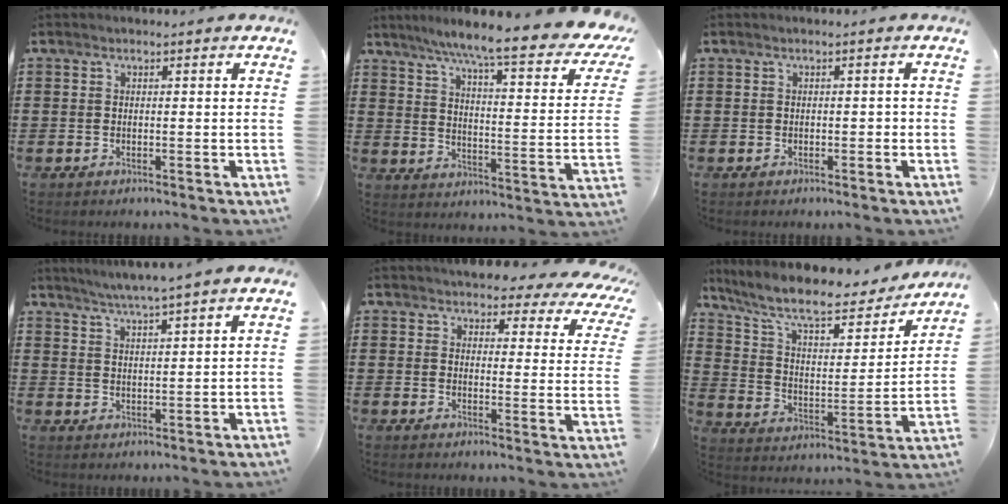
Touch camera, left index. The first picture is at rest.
{"total": 8.8, "force": [6.8, -0.4, 5.6], "torque": [-0.117, -0.054, 0.103]}
{"total": 0.7, "force": [-0.4, 0.3, 0.5], "torque": [-0.011, 0.001, -0.008]}
{"total": 3.1, "force": [2.8, -0.9, 1.0], "torque": [-0.028, -0.013, 0.048]}
{"total": 4.3, "force": [3.9, 1.2, 1.2], "torque": [-0.036, -0.022, 0.065]}
{"total": 10.4, "force": [8.5, 2.3, 5.7], "torque": [-0.144, -0.049, 0.145]}